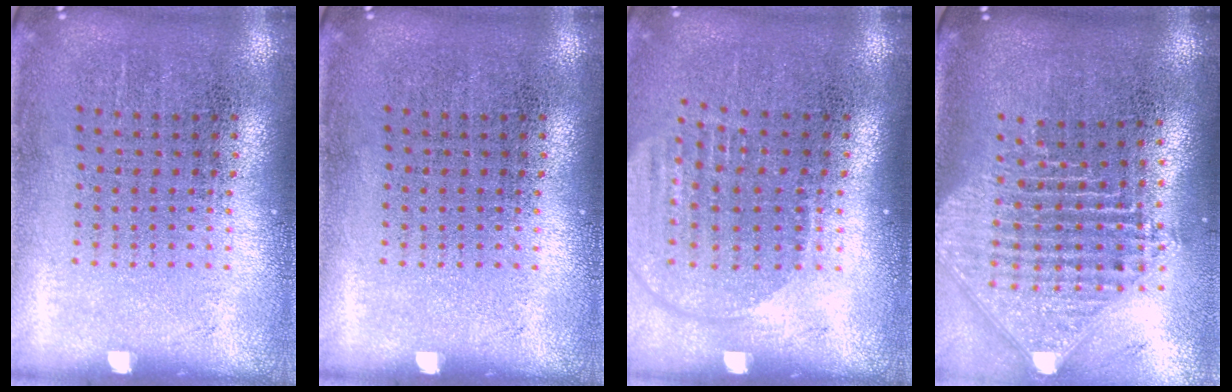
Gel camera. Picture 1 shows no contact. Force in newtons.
{"total": 0.0}
{"total": 1.6, "press": 1.4, "slide": 0.8}
{"total": 2.3, "press": 1.8, "slide": 1.5}